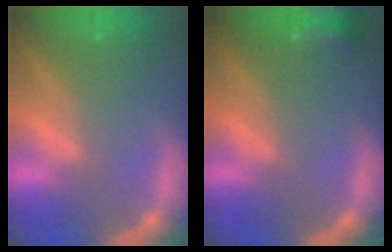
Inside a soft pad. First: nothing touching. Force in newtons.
{"total": 4.4}